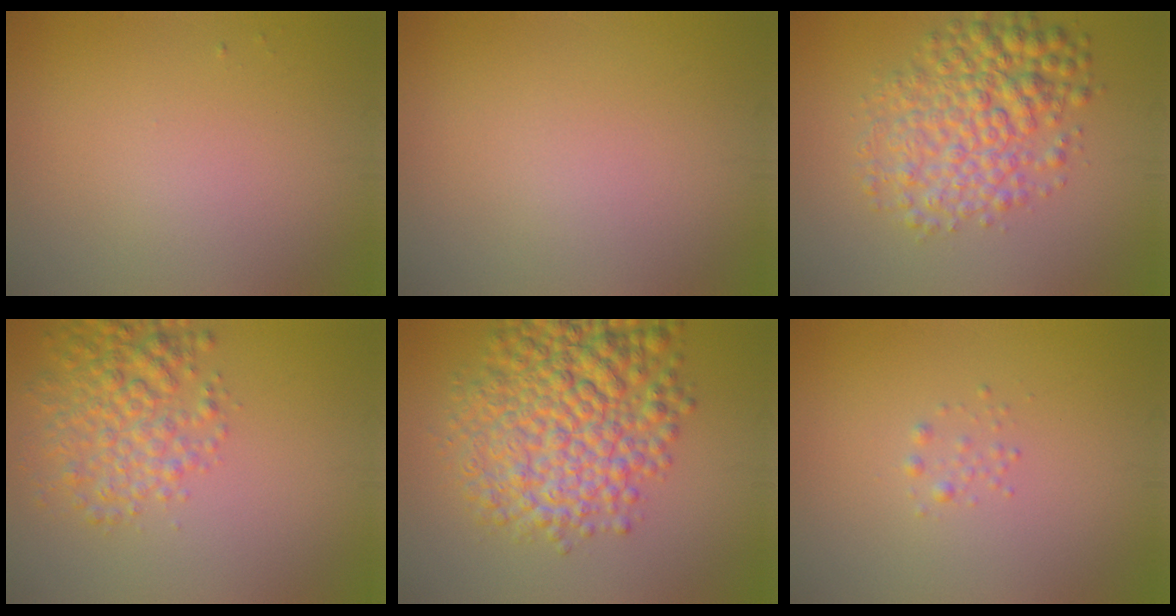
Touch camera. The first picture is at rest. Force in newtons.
{"total": 0.0}
{"total": 6.2, "press": 6.2, "slide": 0.1}
{"total": 4.7, "press": 4.7, "slide": 0.1}
{"total": 9.6, "press": 9.5, "slide": 0.3}
{"total": 0.7, "press": 0.7, "slide": 0.0}